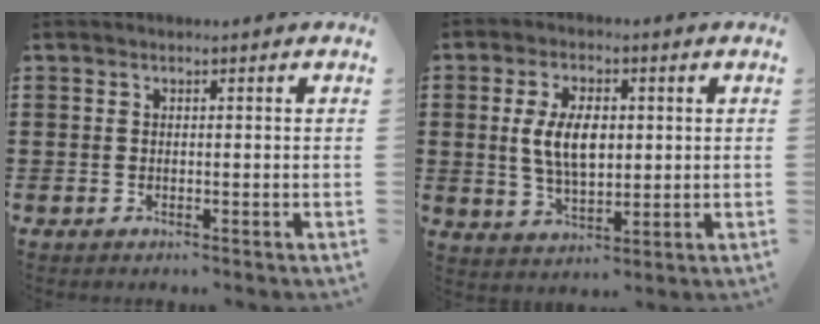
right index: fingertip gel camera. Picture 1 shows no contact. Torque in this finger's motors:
{"motor_torque": [1.58, 0.55, 0.33, 0.21]}